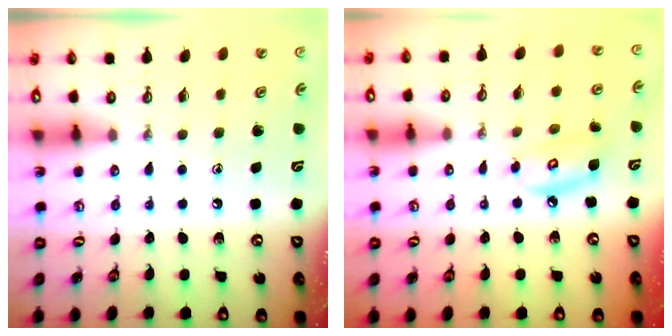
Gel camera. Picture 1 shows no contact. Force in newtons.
{"total": 7.9, "press": 7.9, "slide": 0.6}